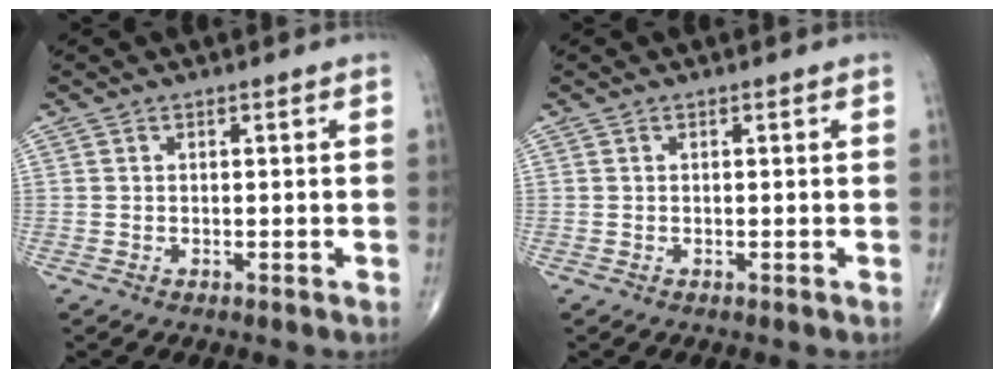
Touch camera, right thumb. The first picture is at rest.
{"total": 0.0}